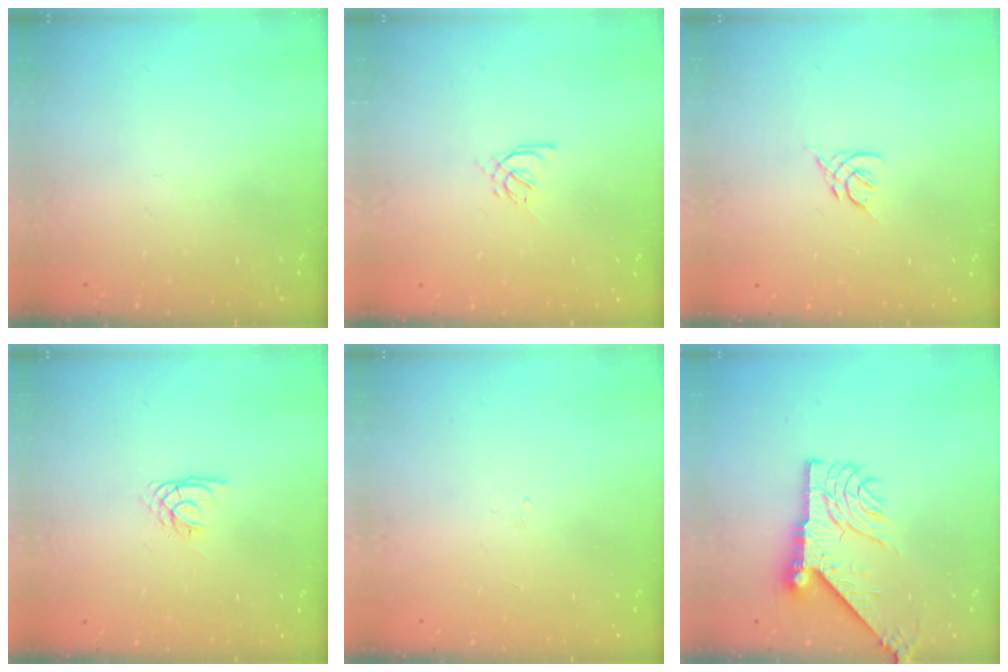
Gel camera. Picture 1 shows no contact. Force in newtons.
{"total": 2.9, "press": 2.8, "slide": 0.8}
{"total": 2.2, "press": 2.1, "slide": 0.6}
{"total": 2.2, "press": 2.2, "slide": 0.3}
{"total": 1.3, "press": 1.2, "slide": 0.5}
{"total": 11.1, "press": 11.1, "slide": 1.3}